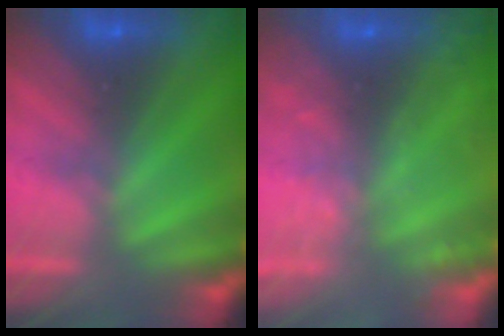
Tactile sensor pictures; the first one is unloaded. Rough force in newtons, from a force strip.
{"total": 6.7}